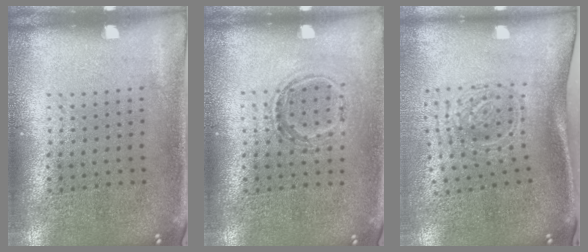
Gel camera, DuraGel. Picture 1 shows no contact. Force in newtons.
{"total": 1.1, "press": 0.9, "slide": 0.6}
{"total": 1.8, "press": 1.2, "slide": 1.4}